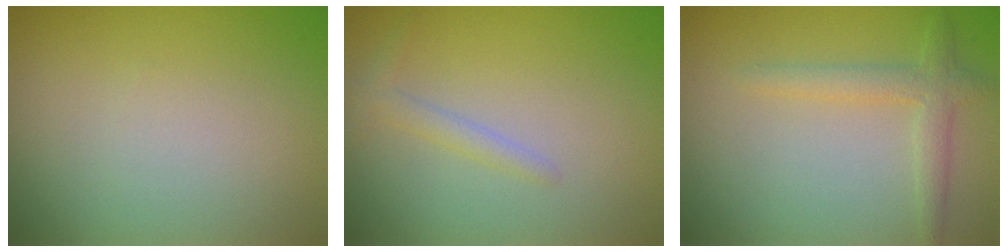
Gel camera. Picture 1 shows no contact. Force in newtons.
{"total": 1.3, "press": 1.3, "slide": 0.1}
{"total": 2.4, "press": 2.4, "slide": 0.1}